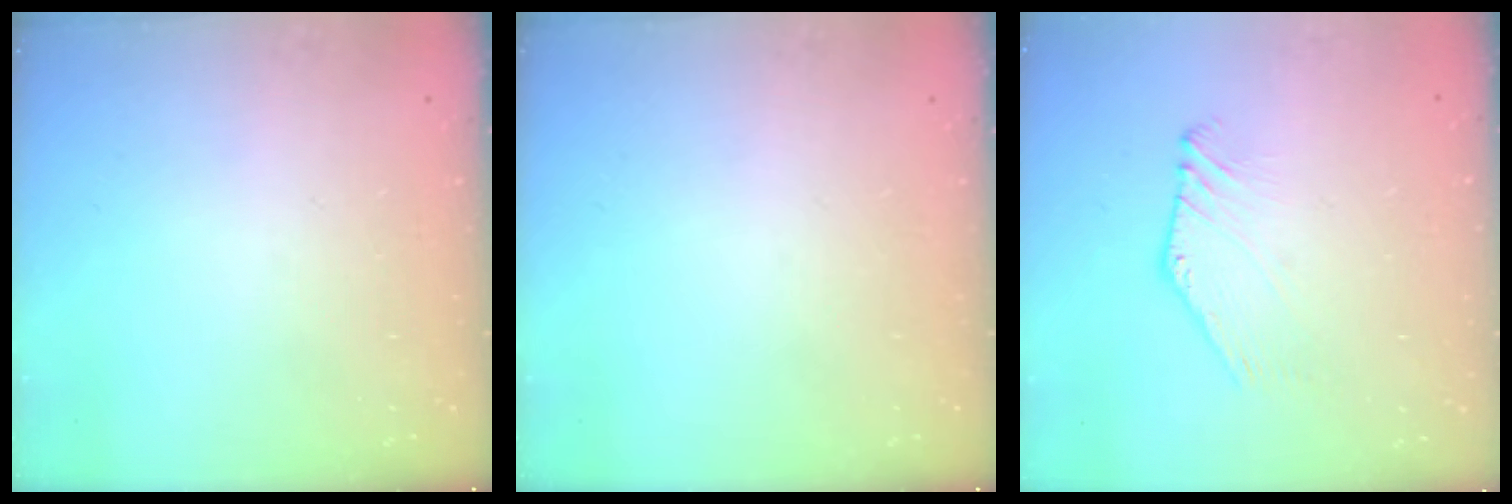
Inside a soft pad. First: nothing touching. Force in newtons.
{"total": 0.0}
{"total": 0.9, "press": 0.9, "slide": 0.1}